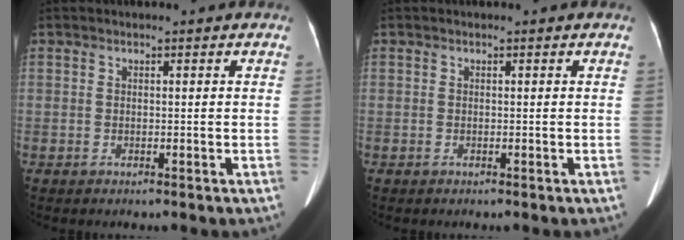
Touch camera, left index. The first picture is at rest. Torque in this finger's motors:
{"motor_torque": [0.08, 0.11, 0.00, 0.00]}